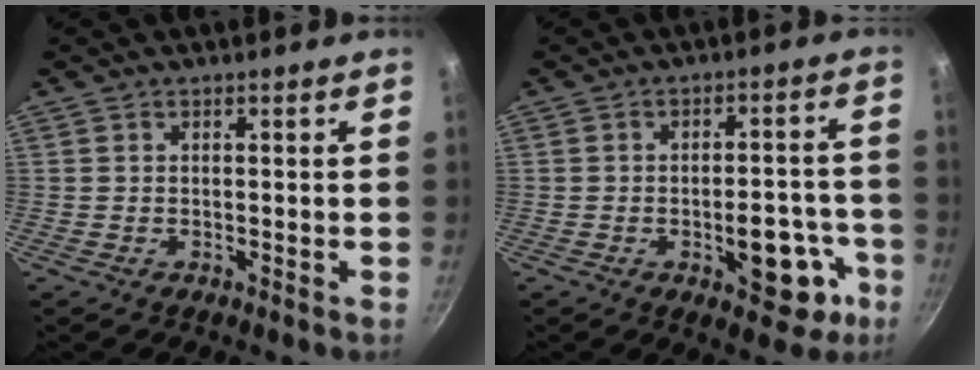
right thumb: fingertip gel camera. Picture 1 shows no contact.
{"total": 11.6, "force": [-4.4, 5.8, 9.1], "torque": [-0.073, 0.032, -0.053]}